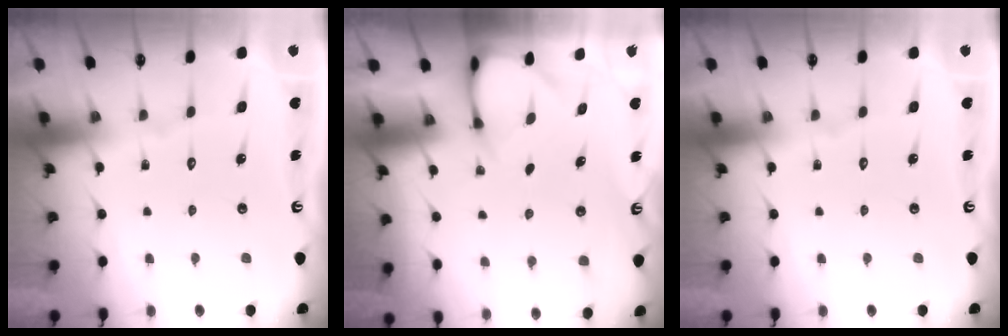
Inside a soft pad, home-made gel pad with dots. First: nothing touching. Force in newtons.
{"total": 3.3, "press": 3.3, "slide": 0.2}
{"total": 0.0}